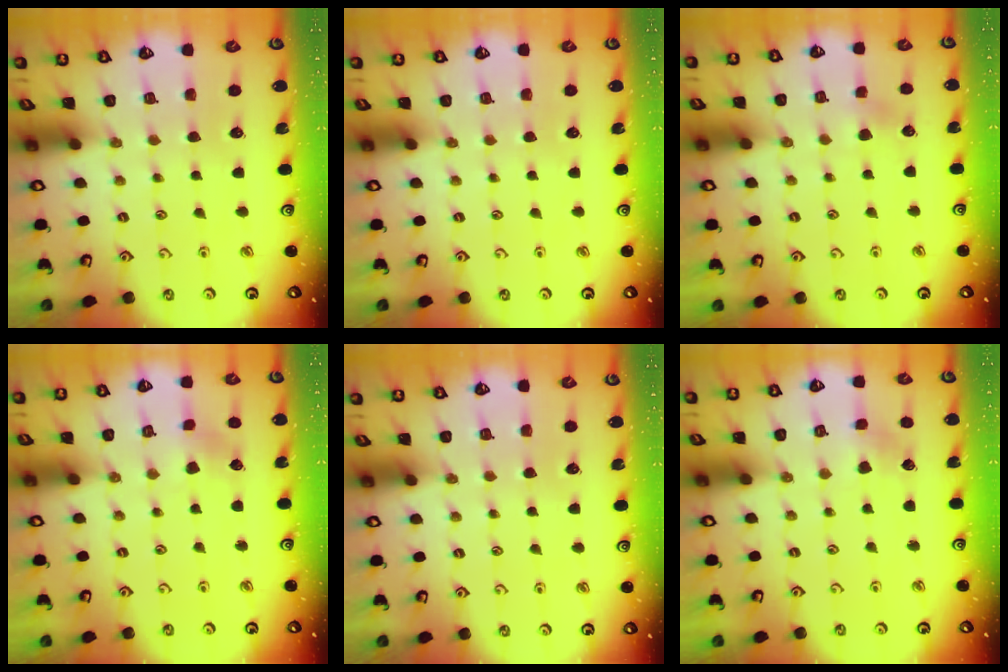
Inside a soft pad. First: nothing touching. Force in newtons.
{"total": 0.0}
{"total": 2.3, "press": 2.3, "slide": 0.2}
{"total": 1.9, "press": 1.9, "slide": 0.2}
{"total": 0.0}
{"total": 2.8, "press": 2.7, "slide": 0.5}